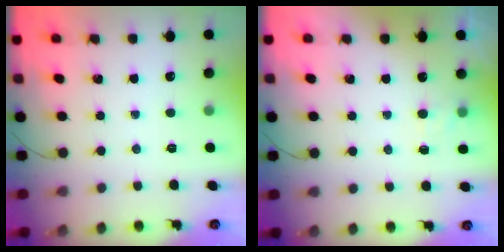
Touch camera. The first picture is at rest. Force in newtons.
{"total": 5.1, "press": 4.9, "slide": 1.3}